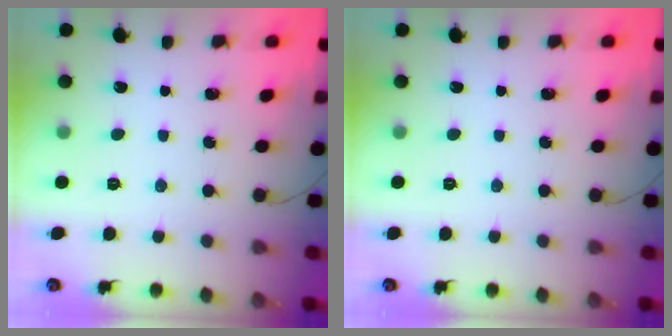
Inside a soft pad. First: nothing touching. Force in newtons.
{"total": 0.0}